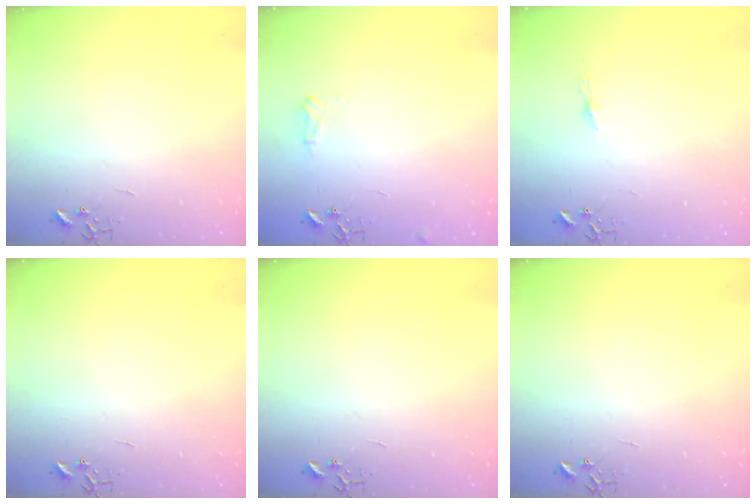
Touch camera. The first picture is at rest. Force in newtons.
{"total": 6.7, "press": 6.7, "slide": 0.8}
{"total": 3.4, "press": 3.4, "slide": 0.5}
{"total": 0.0}
{"total": 0.0}
{"total": 0.0}